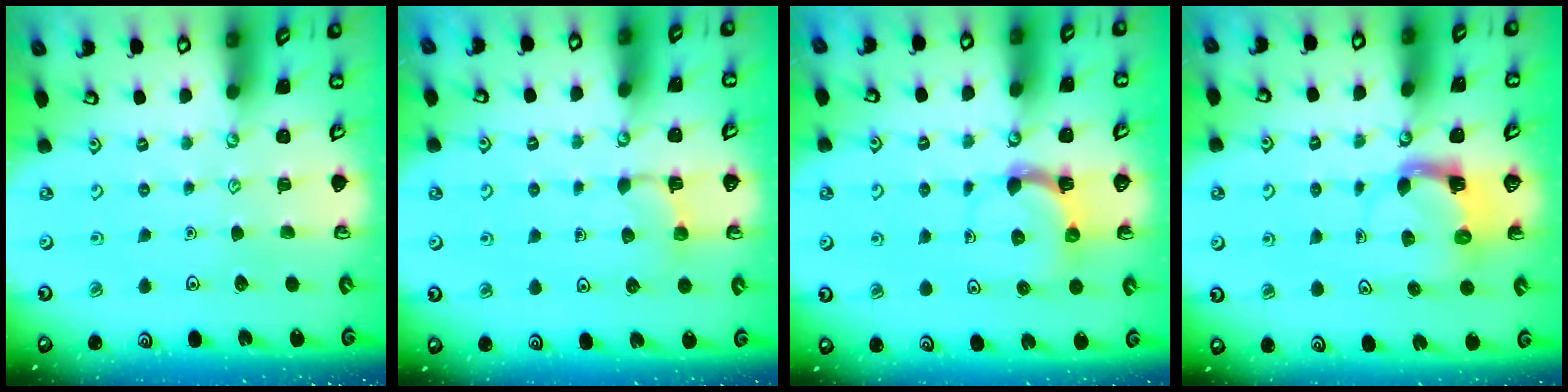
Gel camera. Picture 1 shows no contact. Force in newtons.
{"total": 3.8, "press": 3.7, "slide": 0.8}
{"total": 4.6, "press": 4.6, "slide": 0.8}
{"total": 3.7, "press": 3.7, "slide": 0.6}